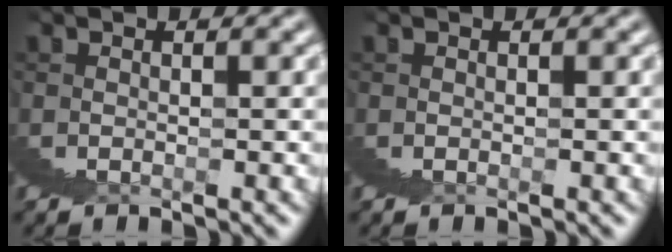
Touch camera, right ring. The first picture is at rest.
{"total": 0.0}